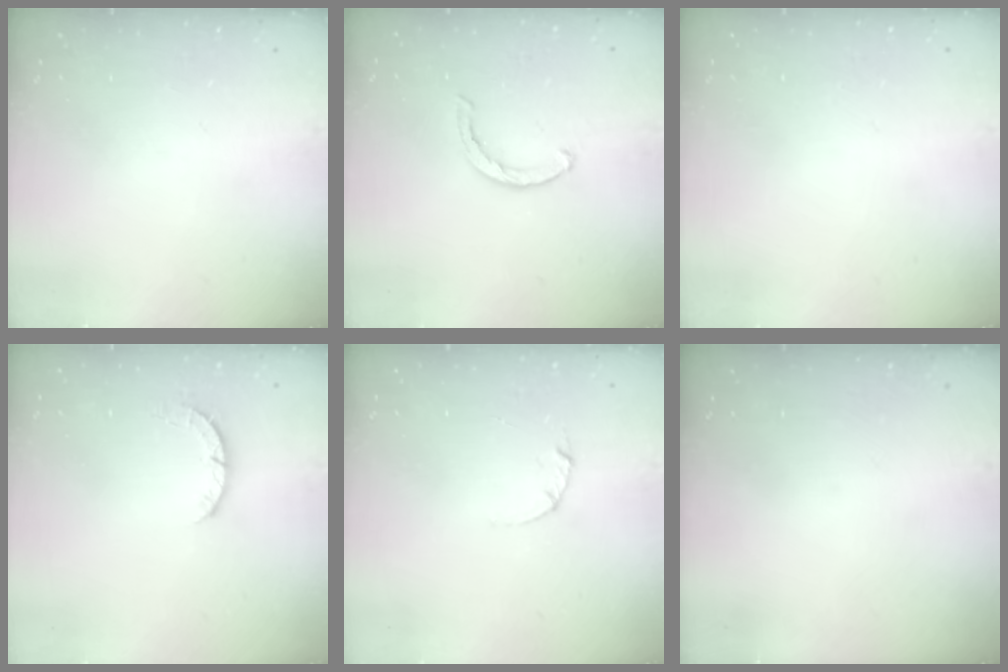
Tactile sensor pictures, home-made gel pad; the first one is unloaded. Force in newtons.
{"total": 2.1, "press": 2.1, "slide": 0.3}
{"total": 2.6, "press": 2.6, "slide": 0.2}
{"total": 3.2, "press": 3.2, "slide": 0.4}
{"total": 2.1, "press": 2.1, "slide": 0.1}
{"total": 0.0}